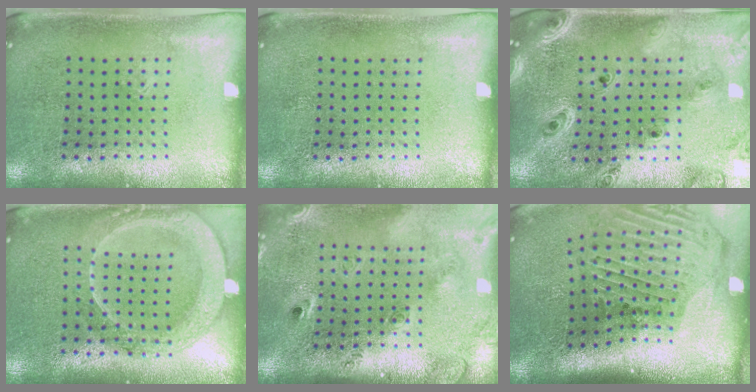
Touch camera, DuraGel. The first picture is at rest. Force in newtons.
{"total": 0.0}
{"total": 2.0, "press": 1.9, "slide": 0.6}
{"total": 2.0, "press": 1.8, "slide": 0.7}
{"total": 2.6, "press": 1.9, "slide": 1.8}
{"total": 3.0, "press": 2.1, "slide": 2.0}